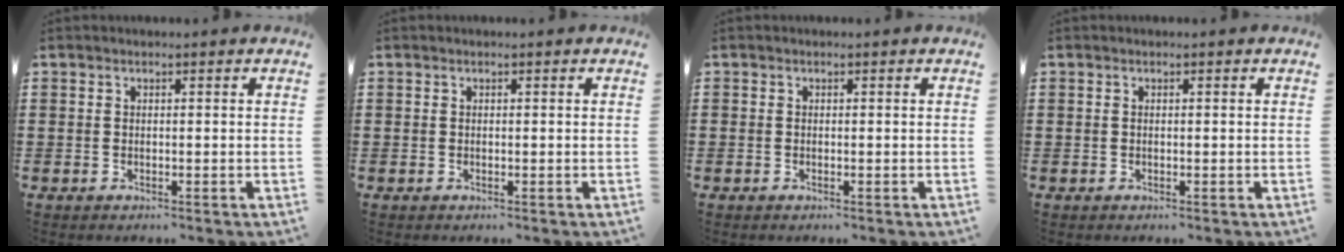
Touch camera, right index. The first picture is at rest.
{"total": 0.0}
{"total": 0.0}
{"total": 0.0}